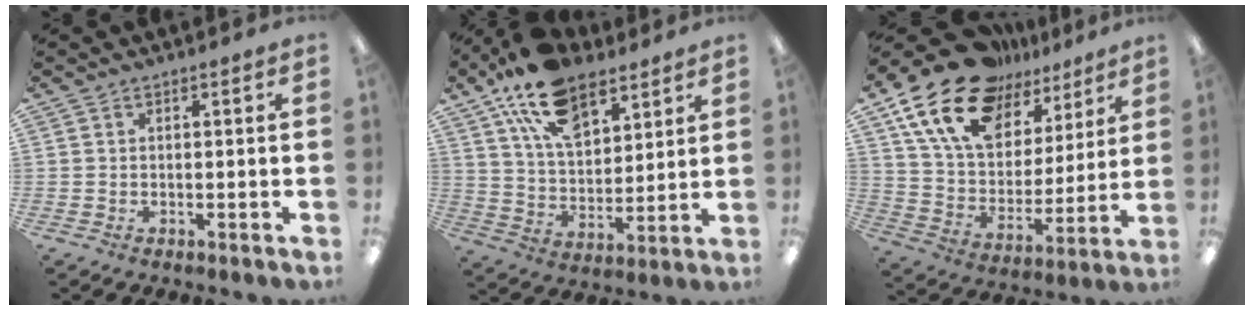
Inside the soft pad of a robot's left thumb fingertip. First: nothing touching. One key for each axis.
{"total": 17.8, "fx": 11.3, "fy": 9.5, "fz": 9.9, "tx": -0.177, "ty": -0.045, "tz": 0.206}
{"total": 20.3, "fx": 14.1, "fy": 10.9, "fz": 9.8, "tx": -0.194, "ty": -0.077, "tz": 0.258}